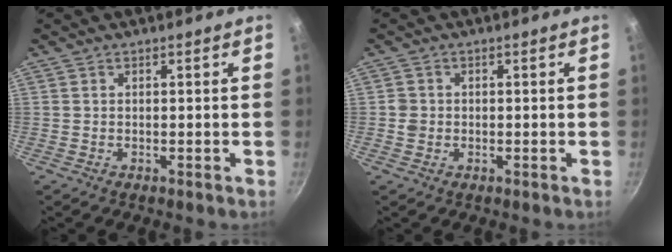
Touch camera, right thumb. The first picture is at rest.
{"total": 2.0, "force": [-0.2, 1.9, 0.7], "torque": [-0.006, 0.008, -0.005]}